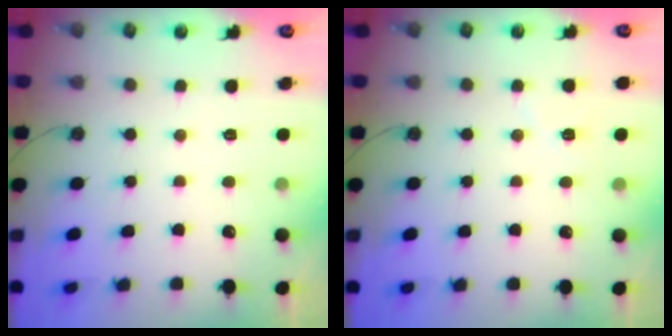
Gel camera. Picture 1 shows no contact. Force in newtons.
{"total": 4.4, "press": 4.3, "slide": 0.8}